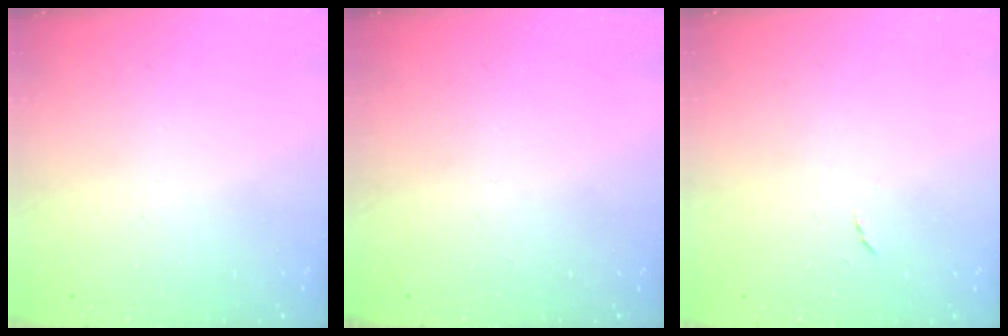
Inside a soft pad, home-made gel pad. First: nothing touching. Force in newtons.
{"total": 0.0}
{"total": 4.2, "press": 4.2, "slide": 0.5}